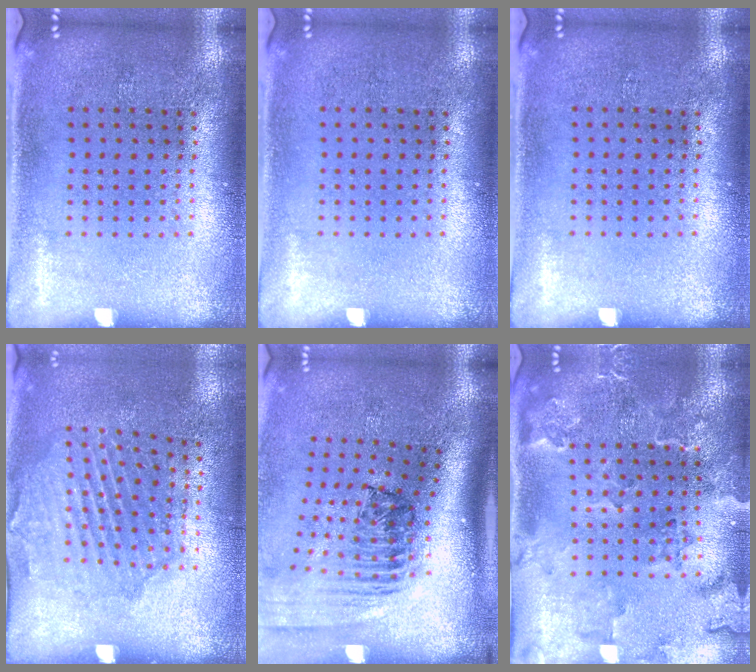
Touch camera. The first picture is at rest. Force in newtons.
{"total": 0.0}
{"total": 0.0}
{"total": 1.6, "press": 1.4, "slide": 0.8}
{"total": 2.5, "press": 1.7, "slide": 1.8}
{"total": 2.4, "press": 2.2, "slide": 1.1}